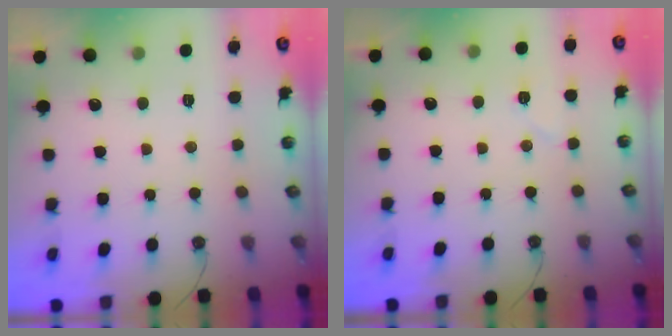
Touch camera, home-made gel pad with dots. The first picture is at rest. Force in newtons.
{"total": 5.7, "press": 5.4, "slide": 1.8}